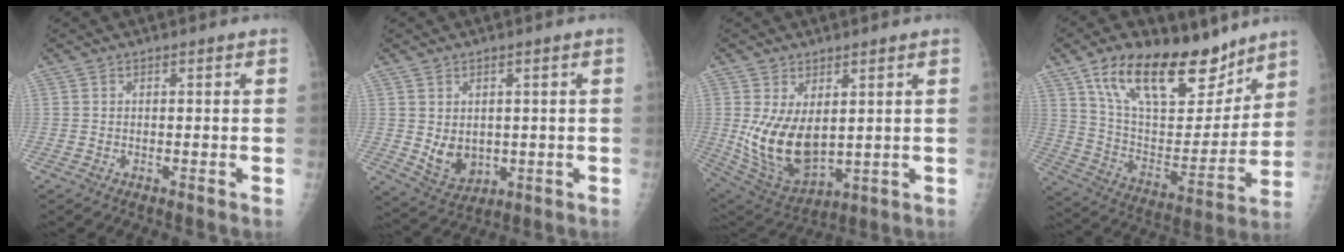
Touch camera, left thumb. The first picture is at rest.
{"total": 6.4, "force": [0.1, 5.0, 4.0], "torque": [-0.048, -0.017, 0.024]}
{"total": 12.8, "force": [1.8, 7.5, 10.3], "torque": [-0.174, -0.024, 0.060]}
{"total": 24.5, "force": [16.0, 11.1, 14.9], "torque": [-0.207, -0.056, 0.274]}